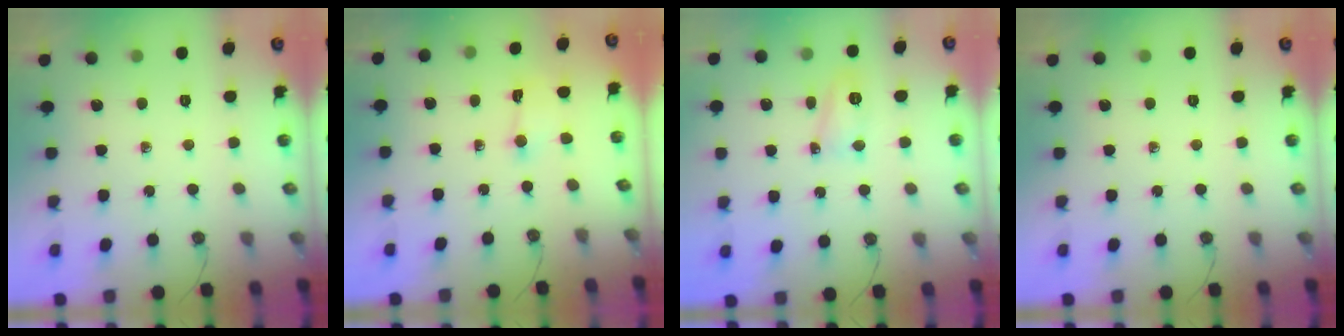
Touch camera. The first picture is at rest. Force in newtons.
{"total": 1.5, "press": 1.4, "slide": 0.6}
{"total": 8.0, "press": 8.0, "slide": 0.7}
{"total": 0.0}